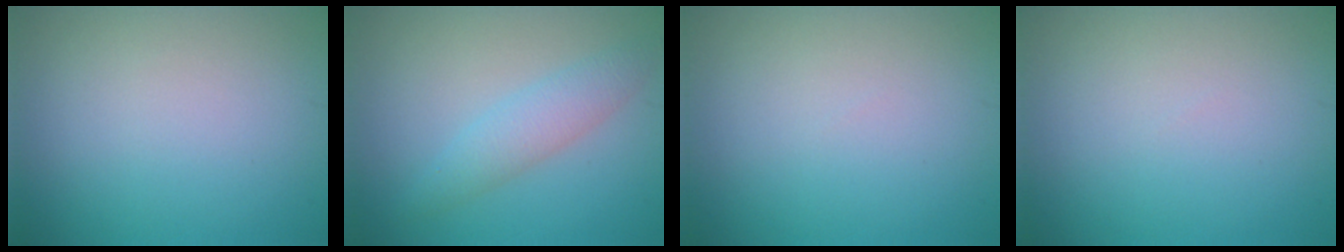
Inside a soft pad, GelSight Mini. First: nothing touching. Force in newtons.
{"total": 2.7, "press": 2.7, "slide": 0.1}
{"total": 0.0}
{"total": 0.0}